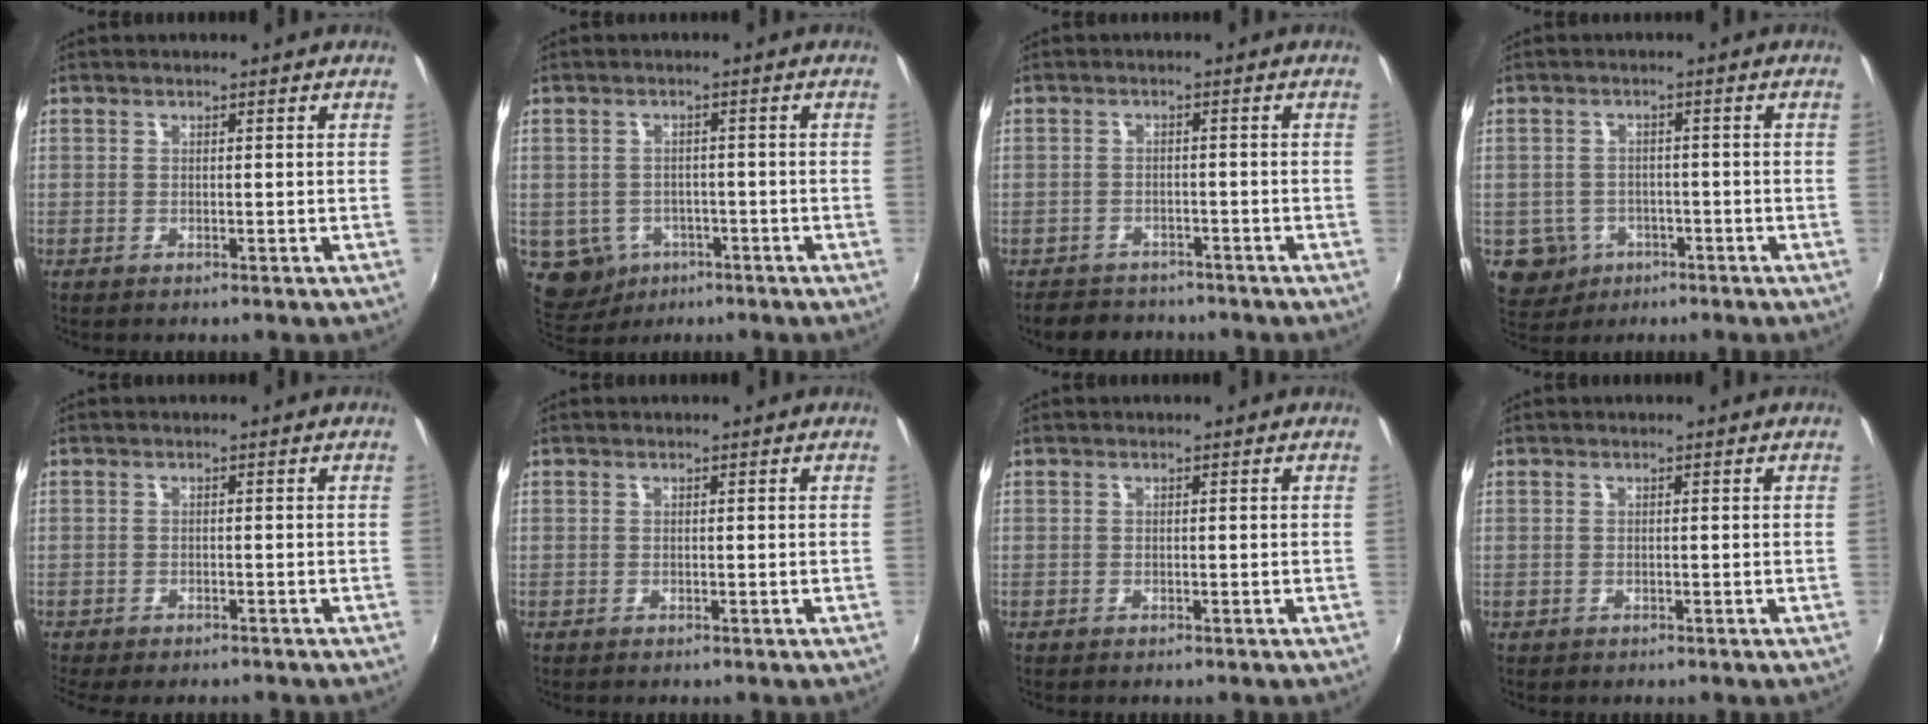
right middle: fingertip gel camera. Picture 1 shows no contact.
{"total": 6.7, "force": [-2.9, 5.7, 2.0], "torque": [-0.061, -0.004, -0.031]}
{"total": 6.1, "force": [-5.3, 2.8, 1.2], "torque": [-0.036, 0.005, -0.081]}
{"total": 5.9, "force": [-2.5, 5.2, 1.3], "torque": [-0.041, 0.003, -0.028]}
{"total": 4.9, "force": [-4.2, 1.3, 2.3], "torque": [-0.056, -0.024, -0.066]}
{"total": 0.0}
{"total": 0.0}
{"total": 0.0}